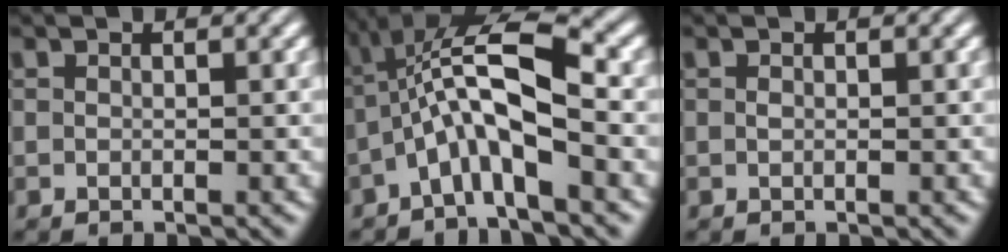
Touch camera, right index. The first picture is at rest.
{"total": 7.4, "force": [0.8, 3.0, 6.7], "torque": [-0.127, -0.007, 0.017]}
{"total": 0.7, "force": [-0.1, -0.7, 0.0], "torque": [-0.001, -0.006, 0.006]}